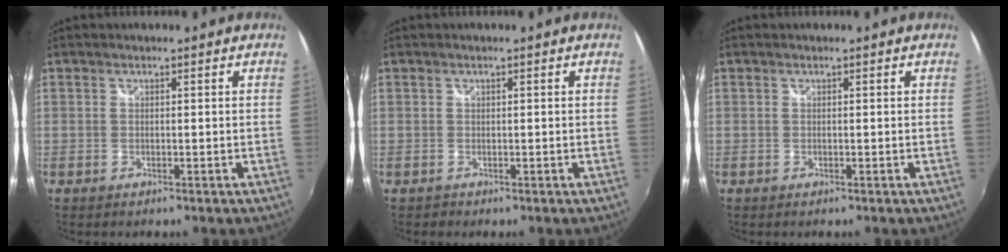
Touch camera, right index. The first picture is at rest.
{"total": 0.7, "force": [-0.2, 0.7, 0.0], "torque": [-0.001, 0.000, -0.002]}
{"total": 0.0}